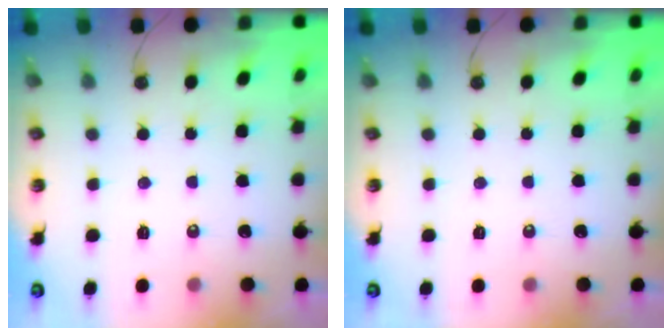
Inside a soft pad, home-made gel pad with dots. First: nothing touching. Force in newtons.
{"total": 0.0}